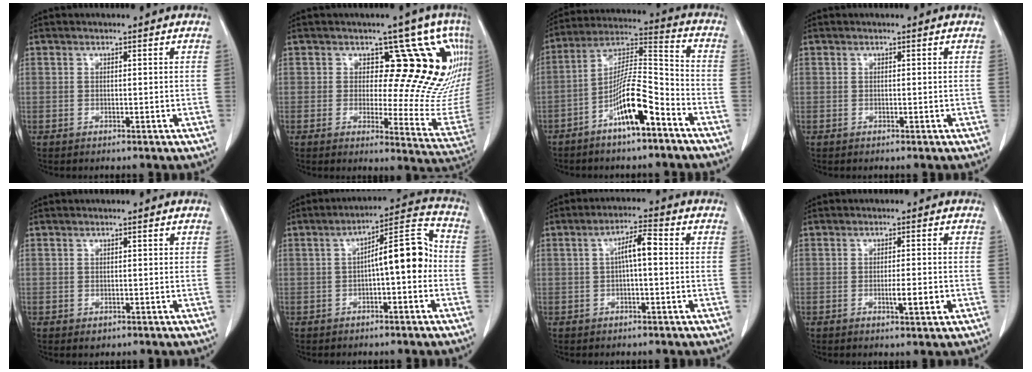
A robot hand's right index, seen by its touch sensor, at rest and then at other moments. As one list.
[{"total": 16.5, "force": [8.1, 7.8, 12.0], "torque": [-0.130, -0.019, 0.072]}, {"total": 12.3, "force": [-6.6, 1.8, 10.2], "torque": [-0.196, 0.007, -0.119]}, {"total": 0.0}, {"total": 0.9, "force": [-0.3, 0.8, 0.3], "torque": [-0.002, 0.003, 0.001]}, {"total": 9.2, "force": [-0.8, 2.2, 8.9], "torque": [-0.128, 0.038, -0.011]}, {"total": 4.5, "force": [0.2, 0.9, 4.4], "torque": [-0.077, 0.015, 0.002]}, {"total": 3.5, "force": [-1.1, 0.3, 3.3], "torque": [-0.053, -0.003, -0.015]}]